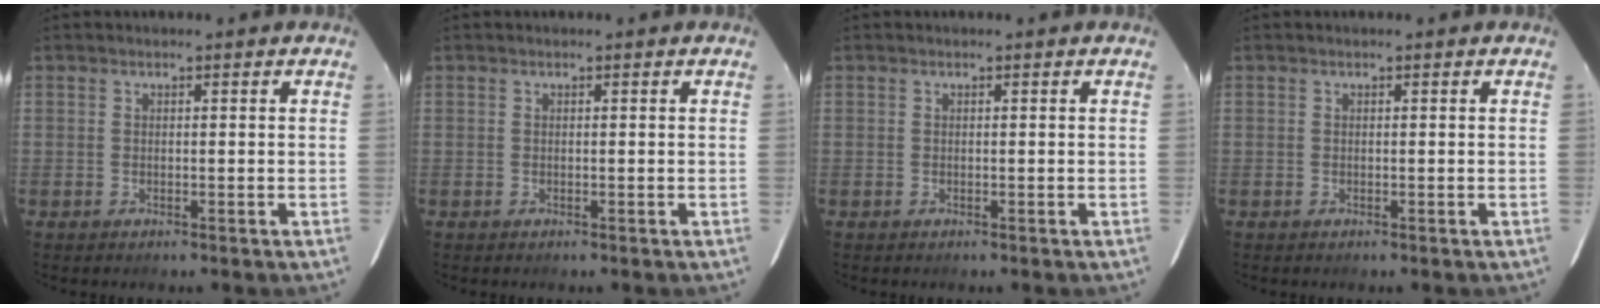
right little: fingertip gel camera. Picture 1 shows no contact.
{"total": 0.0}
{"total": 0.0}
{"total": 0.0}